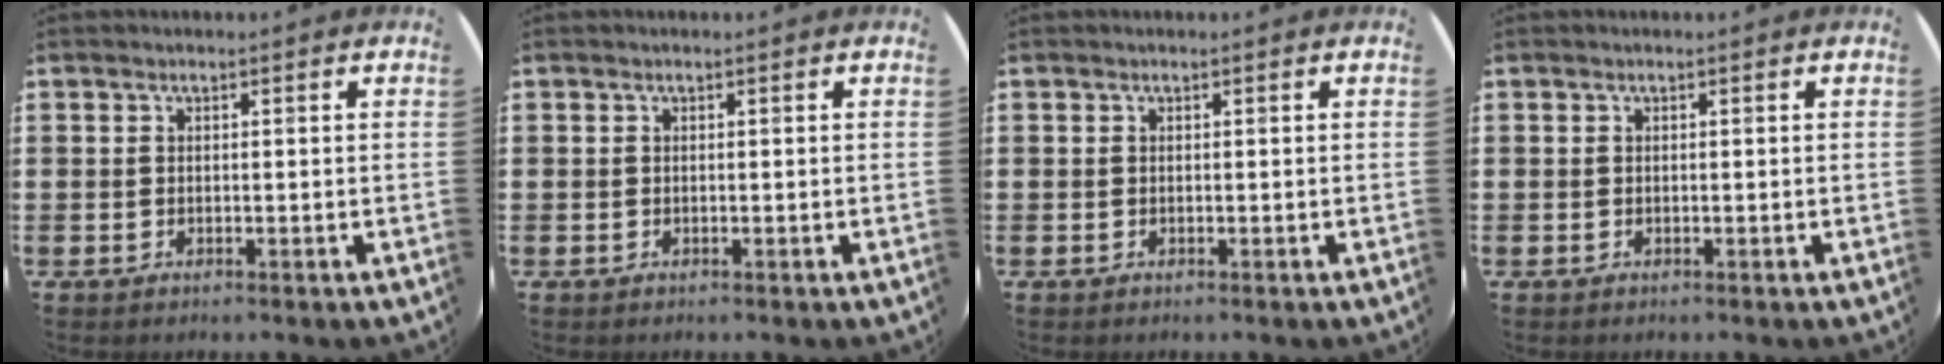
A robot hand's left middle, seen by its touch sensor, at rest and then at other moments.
{"total": 0.0}
{"total": 0.0}
{"total": 0.0}